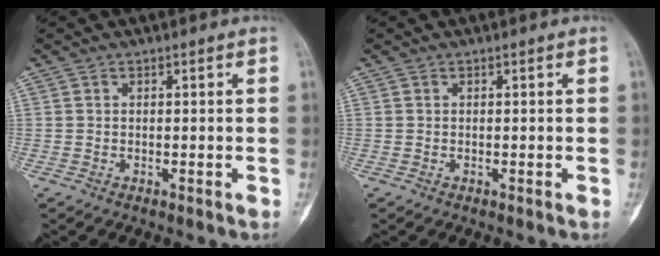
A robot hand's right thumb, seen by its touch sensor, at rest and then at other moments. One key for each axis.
{"total": 0.0}